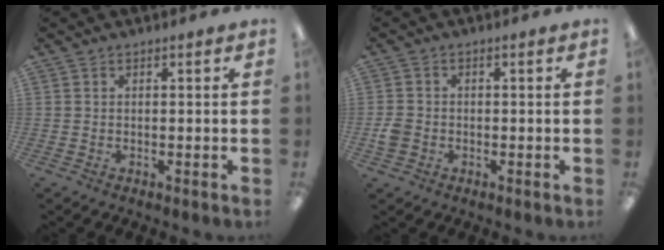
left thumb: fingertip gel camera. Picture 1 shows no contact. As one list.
[{"total": 3.0, "force": [-0.8, 2.6, 1.3], "torque": [-0.012, 0.002, -0.017]}]